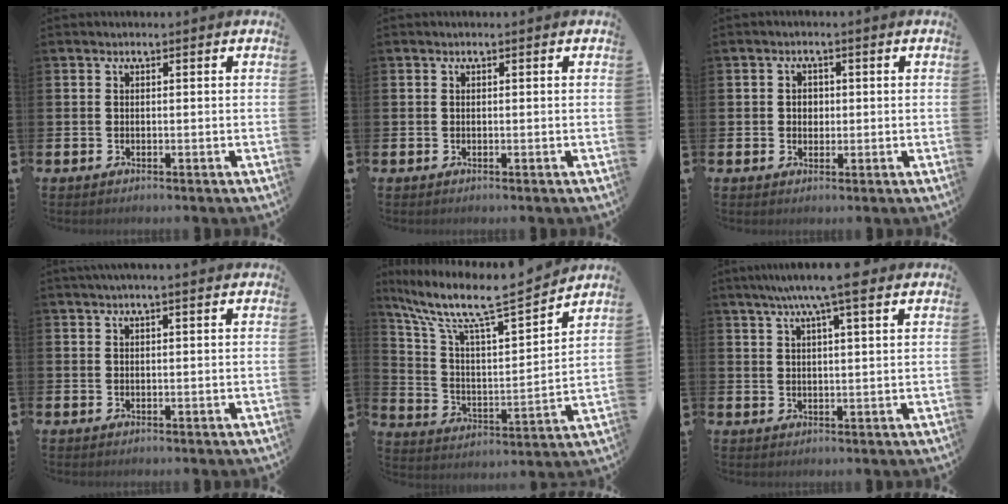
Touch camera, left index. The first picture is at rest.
{"total": 0.0}
{"total": 2.0, "force": [0.3, 1.7, 0.9], "torque": [-0.006, 0.004, 0.000]}
{"total": 1.3, "force": [1.1, -0.2, 0.8], "torque": [-0.021, 0.004, 0.021]}
{"total": 9.5, "force": [7.7, 1.6, 5.2], "torque": [-0.143, -0.049, 0.126]}
{"total": 6.6, "force": [5.4, 0.5, 3.8], "torque": [-0.078, -0.012, 0.093]}